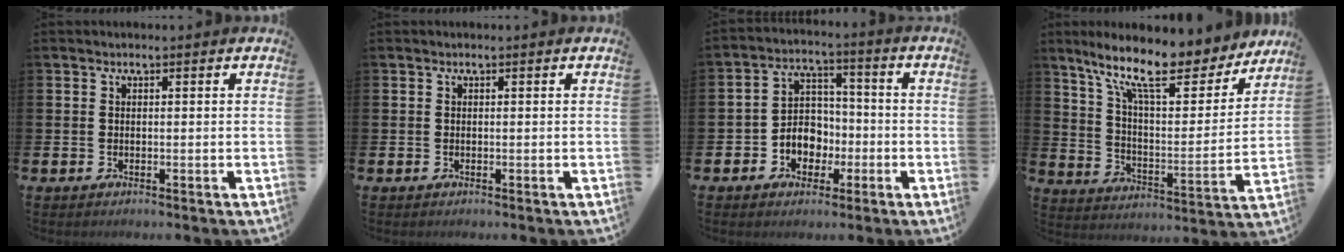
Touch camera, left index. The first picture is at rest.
{"total": 0.0}
{"total": 5.2, "force": [-1.5, 4.7, 1.7], "torque": [-0.040, 0.009, -0.033]}
{"total": 13.8, "force": [11.1, 3.7, 7.3], "torque": [-0.159, -0.066, 0.188]}